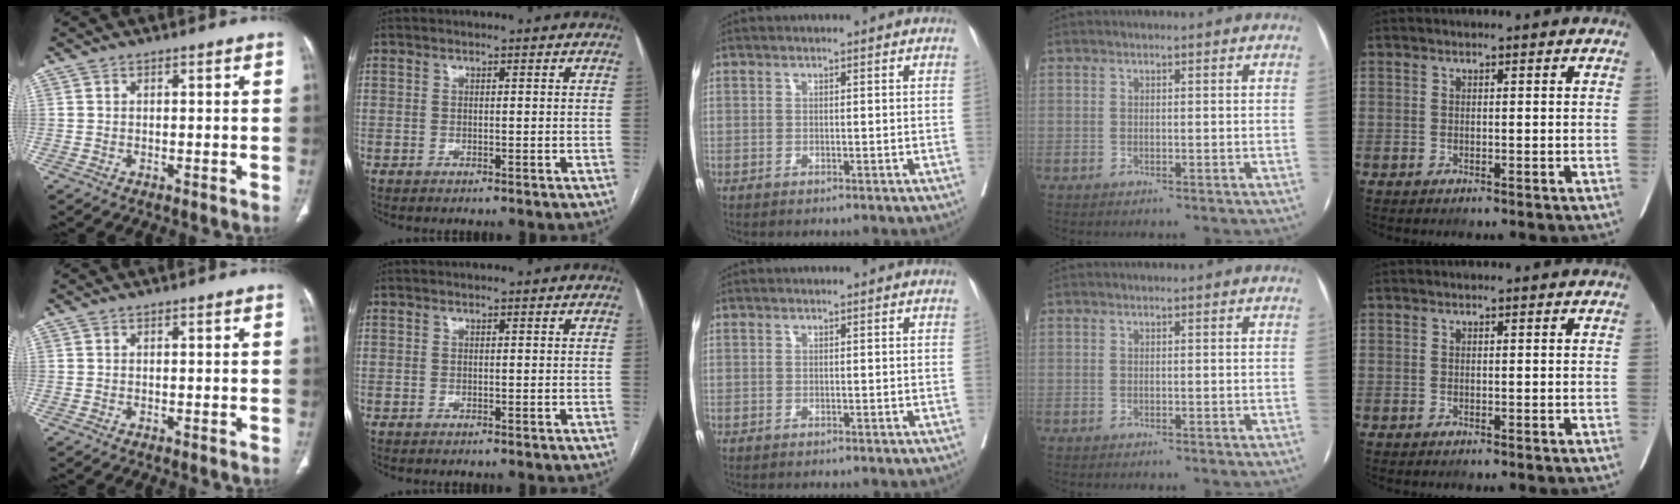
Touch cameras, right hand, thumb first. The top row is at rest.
{}